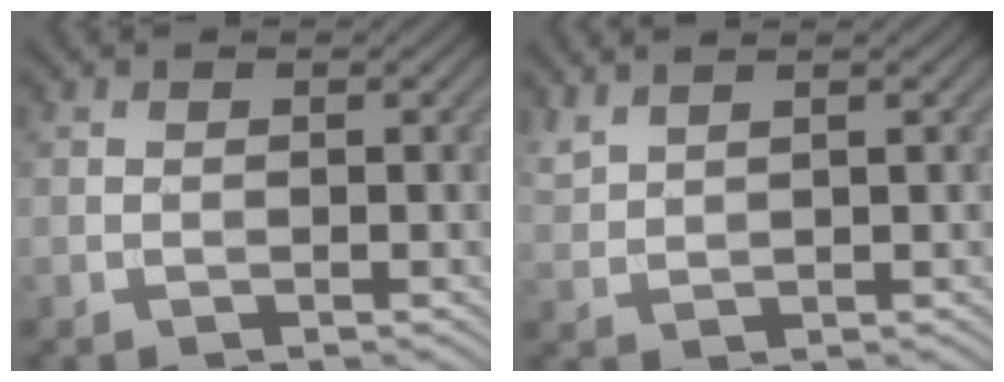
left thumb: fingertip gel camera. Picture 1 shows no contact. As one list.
[{"total": 2.5, "force": [2.2, 0.4, 1.1], "torque": [-0.030, 0.009, 0.053]}]